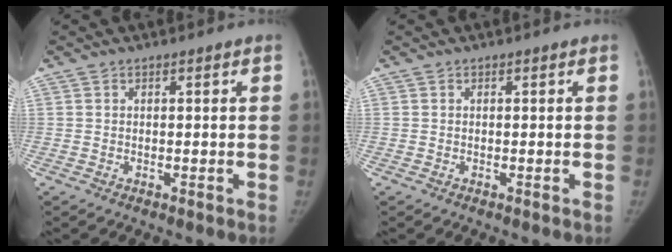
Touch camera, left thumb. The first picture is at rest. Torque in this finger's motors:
{"motor_torque": [0.00, 0.00, 0.04, -0.04, 0.00]}